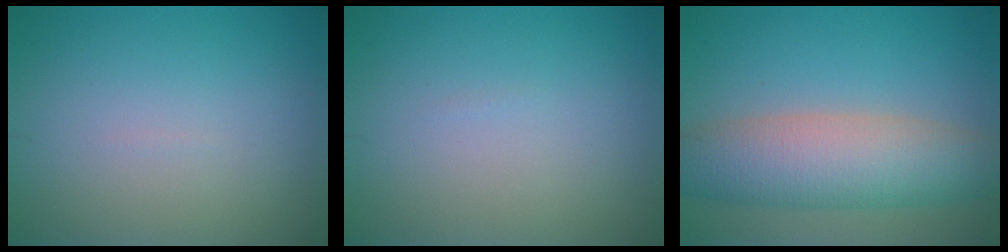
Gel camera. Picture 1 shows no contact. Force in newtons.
{"total": 0.0}
{"total": 7.6, "press": 7.6, "slide": 0.5}